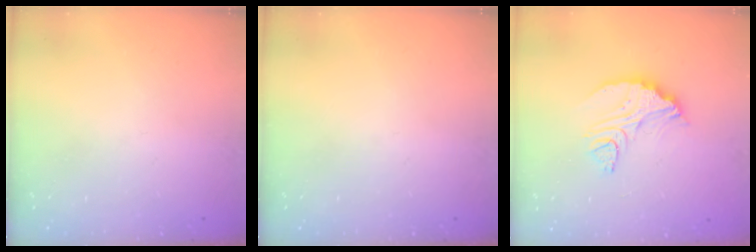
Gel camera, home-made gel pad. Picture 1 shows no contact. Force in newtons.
{"total": 0.0}
{"total": 9.5, "press": 9.5, "slide": 0.4}